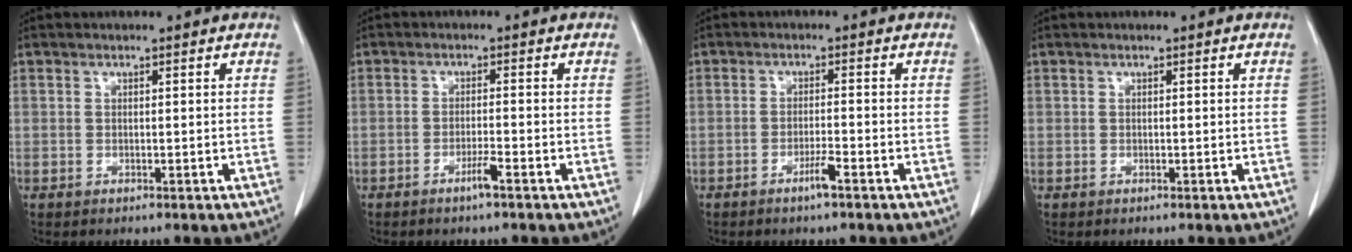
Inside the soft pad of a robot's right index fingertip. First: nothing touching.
{"total": 2.3, "force": [-1.5, -0.3, 1.7], "torque": [-0.034, -0.002, -0.028]}
{"total": 2.6, "force": [-1.7, -0.2, 1.9], "torque": [-0.037, -0.003, -0.030]}
{"total": 0.0}